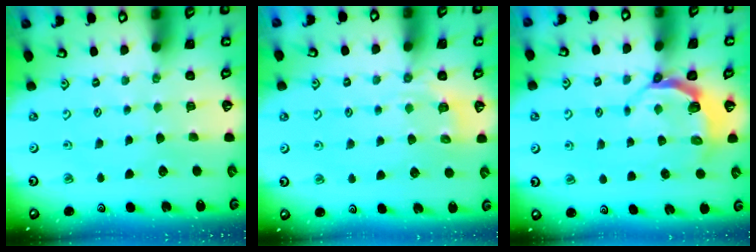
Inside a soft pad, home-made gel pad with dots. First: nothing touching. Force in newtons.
{"total": 4.3, "press": 4.0, "slide": 1.5}
{"total": 4.9, "press": 4.0, "slide": 2.8}